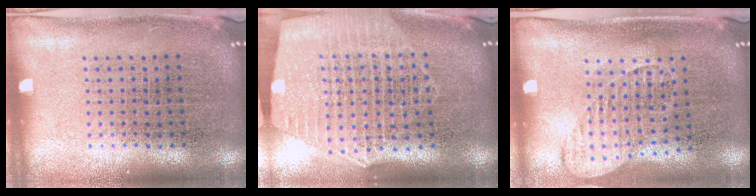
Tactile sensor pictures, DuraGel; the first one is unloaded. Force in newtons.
{"total": 2.7, "press": 2.3, "slide": 1.4}
{"total": 1.3, "press": 1.1, "slide": 0.7}